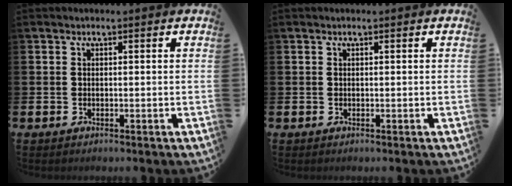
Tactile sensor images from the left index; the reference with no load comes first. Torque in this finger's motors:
{"motor_torque": [-0.08, -0.11, 0.03, 0.02]}